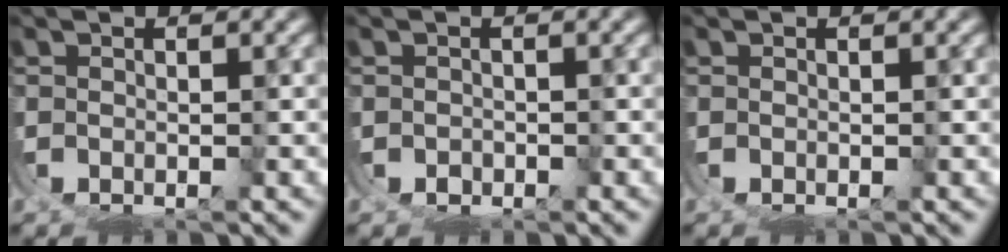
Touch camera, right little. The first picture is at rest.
{"total": 1.6, "force": [0.4, -0.7, -1.4], "torque": [0.021, -0.005, 0.009]}
{"total": 0.0}